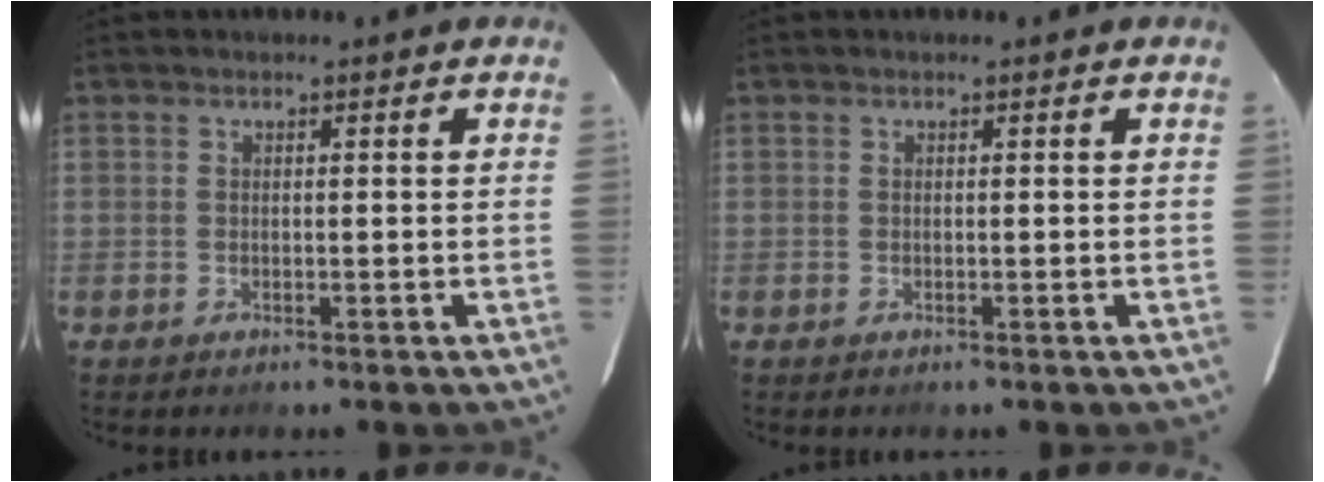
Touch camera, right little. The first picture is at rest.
{"total": 0.0}